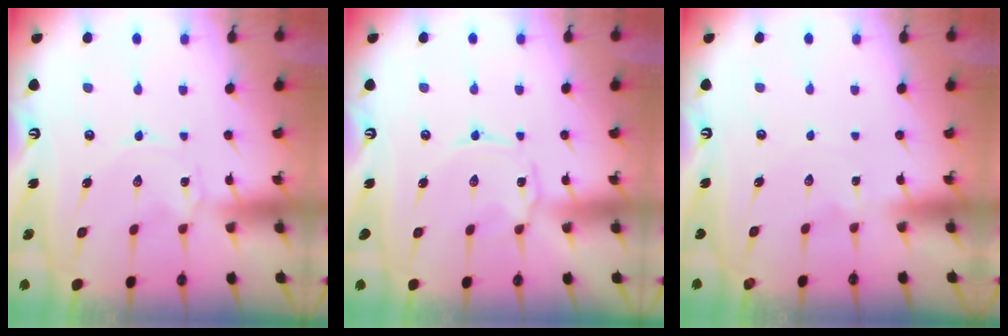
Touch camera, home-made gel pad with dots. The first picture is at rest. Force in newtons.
{"total": 1.5, "press": 1.5, "slide": 0.4}
{"total": 0.6, "press": 0.6, "slide": 0.1}